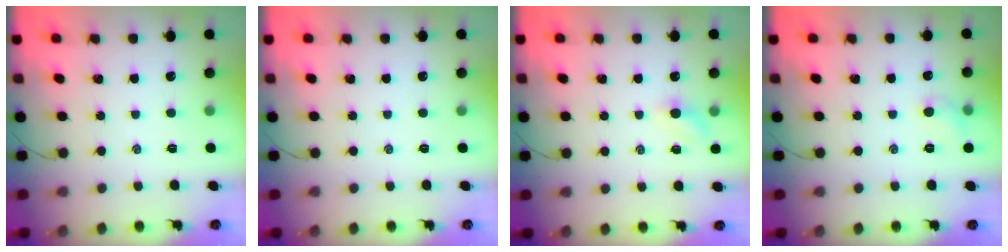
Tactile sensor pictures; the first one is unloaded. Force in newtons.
{"total": 0.0}
{"total": 3.9, "press": 3.8, "slide": 1.2}
{"total": 5.3, "press": 5.1, "slide": 1.5}